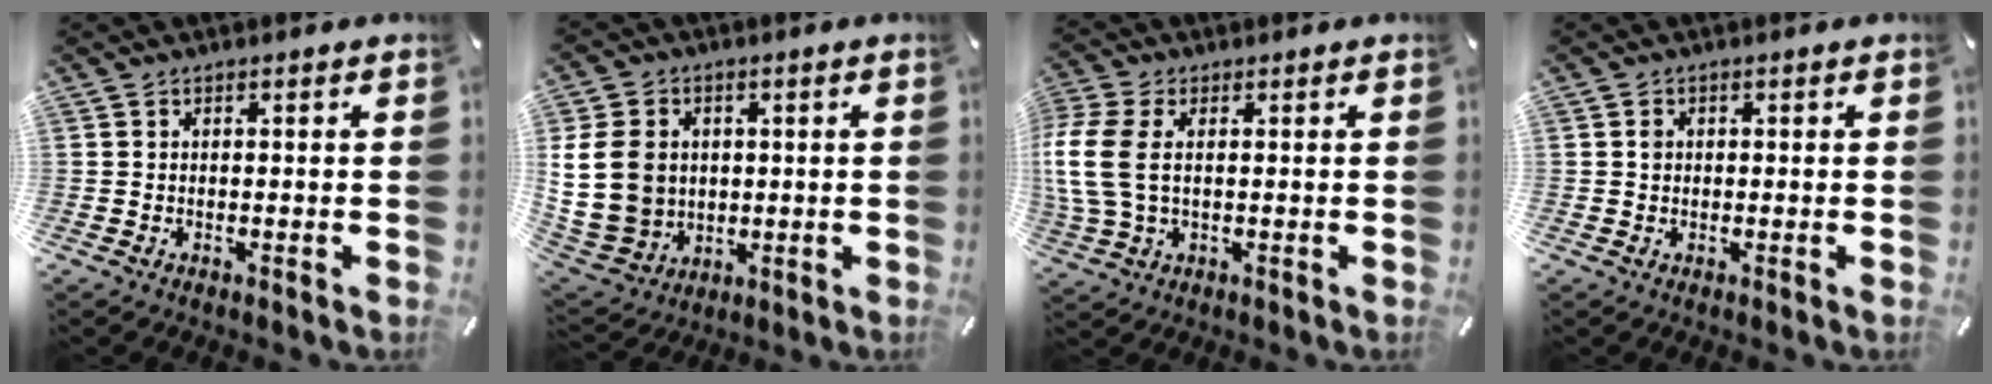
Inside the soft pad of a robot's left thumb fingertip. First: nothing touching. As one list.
[{"total": 13.7, "force": [2.0, 11.7, 6.9], "torque": [-0.164, -0.002, 0.036]}, {"total": 9.2, "force": [1.3, 5.7, 7.1], "torque": [-0.177, -0.004, 0.023]}, {"total": 1.0, "force": [0.1, 0.9, 0.4], "torque": [0.001, 0.001, -0.002]}]